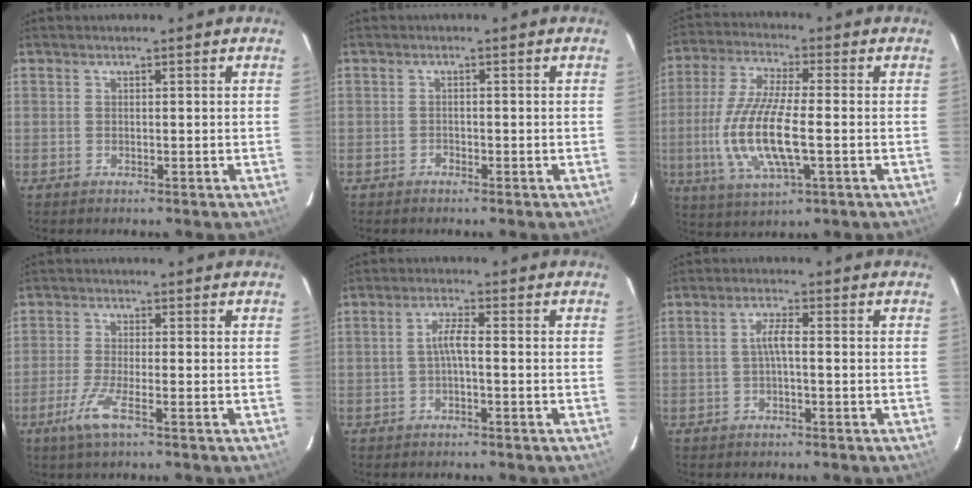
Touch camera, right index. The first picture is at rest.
{"total": 0.8, "force": [-0.7, 0.4, -0.1], "torque": [0.001, 0.003, -0.012]}
{"total": 14.4, "force": [-2.6, 4.0, 13.6], "torque": [-0.287, -0.011, -0.051]}
{"total": 5.2, "force": [-2.9, 0.1, 4.3], "torque": [-0.104, -0.011, -0.059]}
{"total": 2.8, "force": [-0.7, 0.3, 2.7], "torque": [-0.056, 0.006, -0.012]}
{"total": 2.7, "force": [-0.4, 0.3, 2.6], "torque": [-0.054, 0.006, -0.006]}